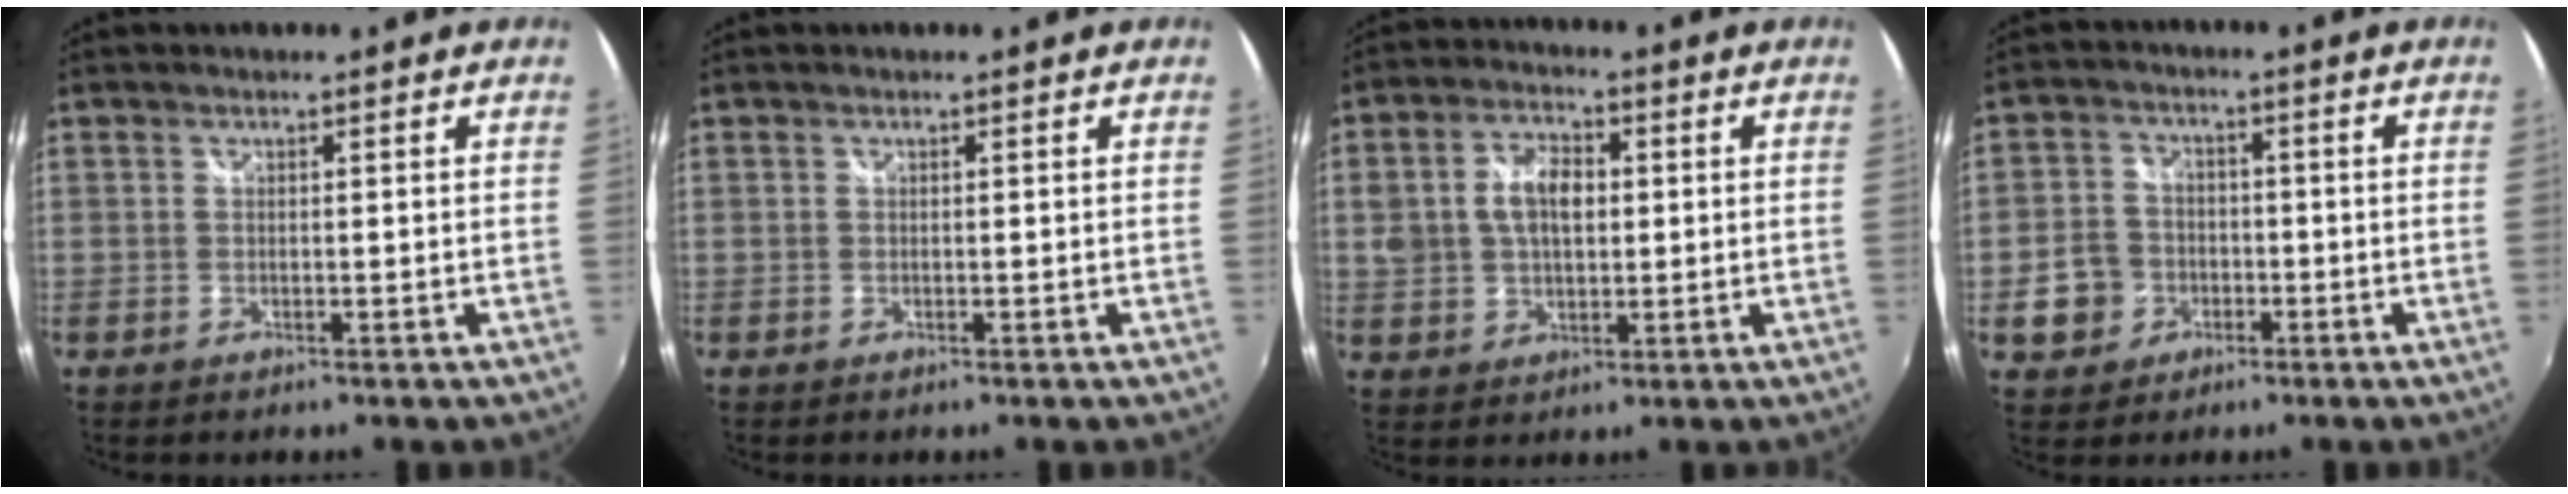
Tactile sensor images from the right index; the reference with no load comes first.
{"total": 0.0}
{"total": 9.3, "force": [1.3, 6.0, 7.0], "torque": [-0.130, 0.016, 0.028]}
{"total": 7.3, "force": [-2.2, 6.7, 1.9], "torque": [-0.052, 0.012, -0.037]}